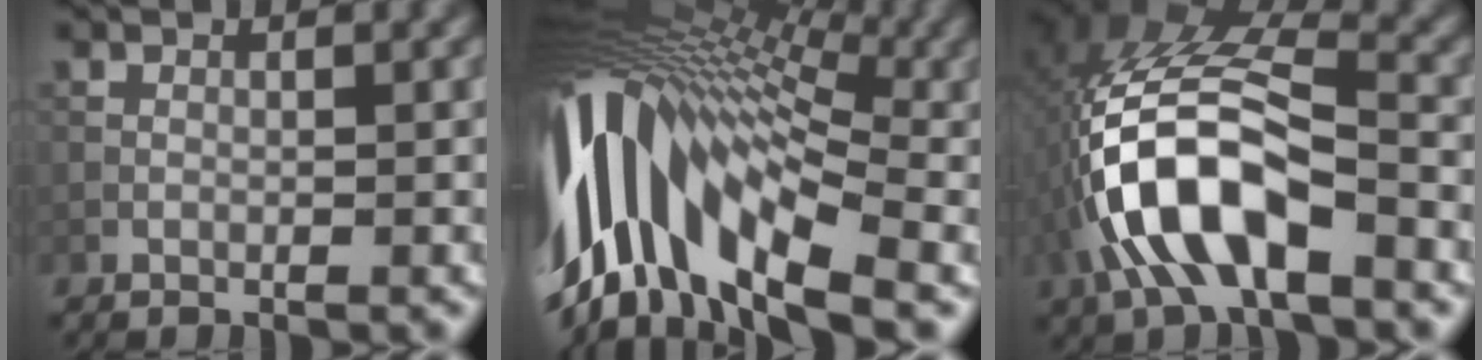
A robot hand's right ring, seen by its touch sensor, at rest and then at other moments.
{"total": 16.0, "force": [-1.6, 8.4, 13.5], "torque": [-0.267, 0.017, -0.027]}
{"total": 10.0, "force": [-3.5, 4.3, 8.3], "torque": [-0.180, 0.011, -0.065]}